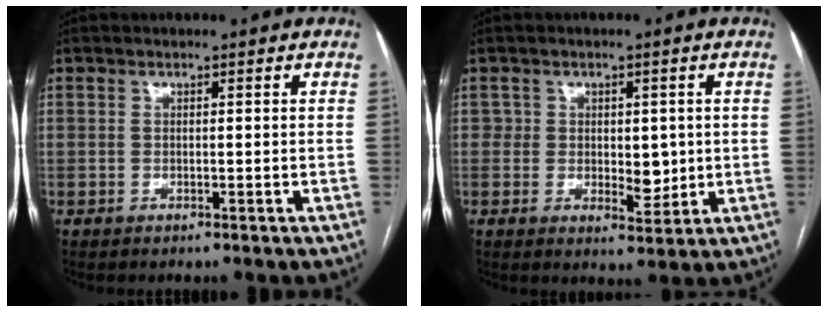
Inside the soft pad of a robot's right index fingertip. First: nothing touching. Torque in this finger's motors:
{"motor_torque": [-0.16, -0.02, -0.06, -0.01]}